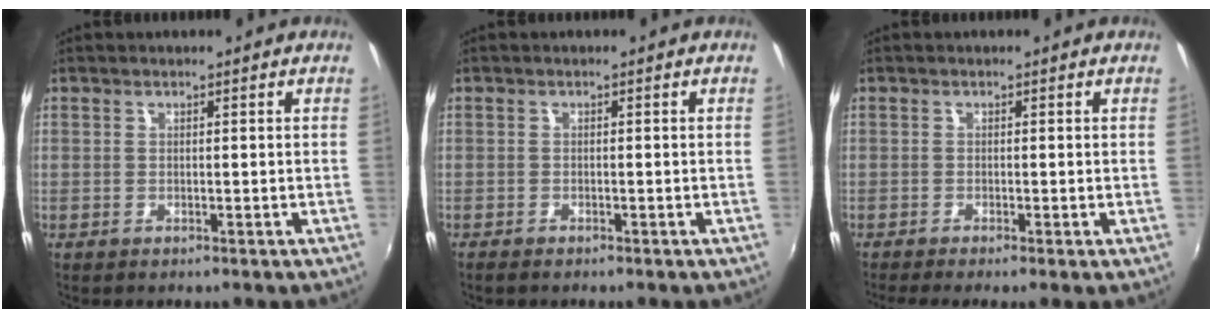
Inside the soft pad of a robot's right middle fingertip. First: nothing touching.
{"total": 1.7, "force": [-1.4, 0.5, 0.8], "torque": [-0.019, -0.006, -0.026]}
{"total": 2.1, "force": [-1.3, -0.4, 1.6], "torque": [-0.035, -0.005, -0.026]}